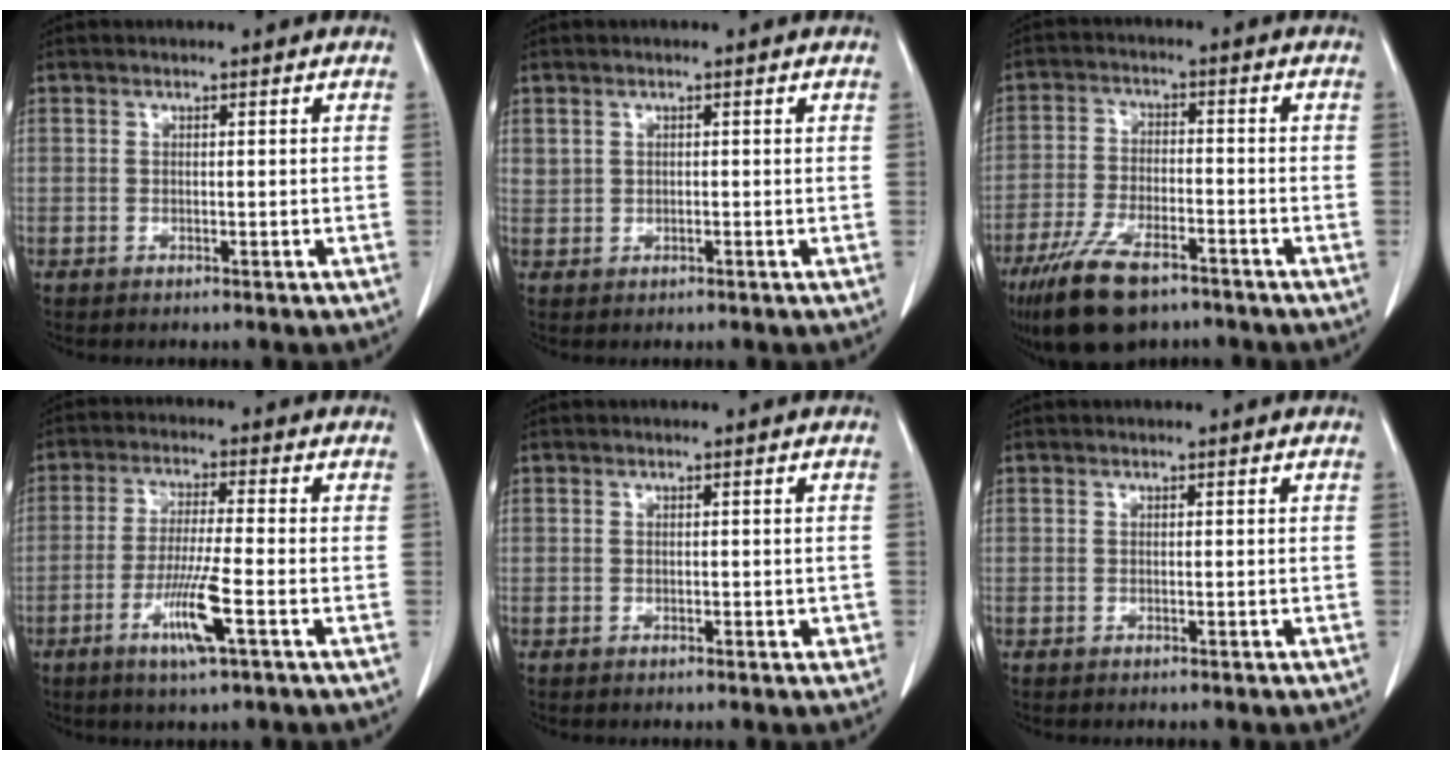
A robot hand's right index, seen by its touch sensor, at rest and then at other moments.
{"total": 1.0, "force": [0.7, 0.8, 0.2], "torque": [0.004, 0.003, 0.011]}
{"total": 11.7, "force": [-8.1, 4.1, 7.4], "torque": [-0.147, -0.015, -0.144]}
{"total": 7.8, "force": [-3.2, -0.2, 7.1], "torque": [-0.138, -0.017, -0.061]}
{"total": 1.2, "force": [-0.1, 0.9, 0.9], "torque": [-0.006, 0.004, 0.002]}
{"total": 0.0}